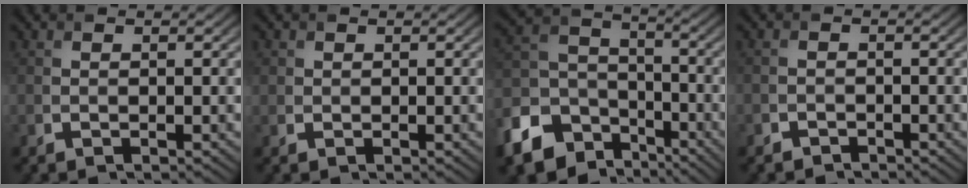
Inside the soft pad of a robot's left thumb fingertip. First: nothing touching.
{"total": 0.8, "force": [0.3, 0.7, 0.1], "torque": [-0.001, -0.003, 0.006]}
{"total": 13.2, "force": [-7.6, 9.2, 5.8], "torque": [-0.185, -0.035, -0.144]}
{"total": 1.5, "force": [-1.3, 0.7, -0.1], "torque": [0.006, 0.002, -0.030]}